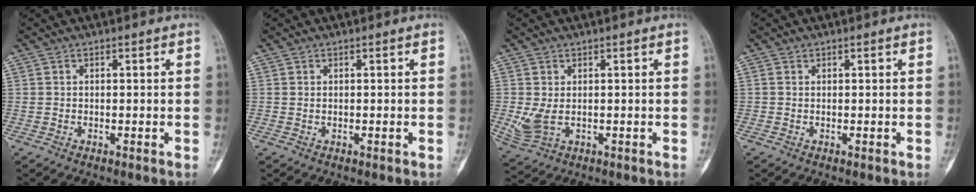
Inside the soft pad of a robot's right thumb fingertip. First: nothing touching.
{"total": 0.0}
{"total": 4.3, "force": [0.1, 2.6, 3.4], "torque": [-0.085, -0.002, 0.018]}
{"total": 0.6, "force": [0.3, 0.4, 0.3], "torque": [-0.005, -0.001, 0.004]}